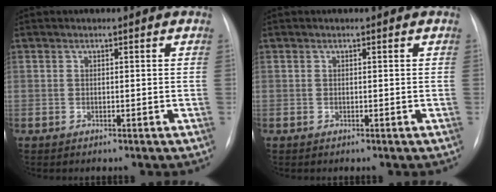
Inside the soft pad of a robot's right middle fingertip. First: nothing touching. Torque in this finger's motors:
{"motor_torque": [0.00, 0.00, 0.00, 0.00]}